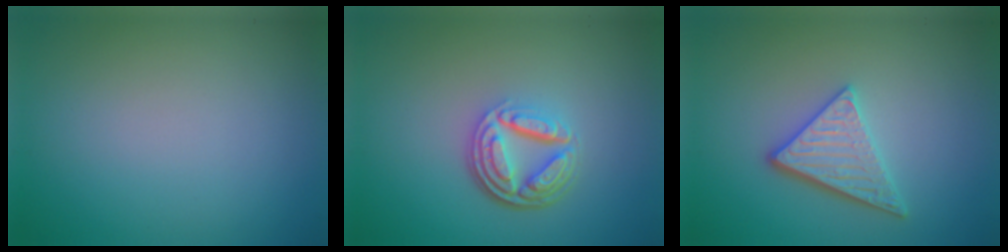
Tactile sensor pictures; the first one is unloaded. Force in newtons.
{"total": 5.1, "press": 3.6, "slide": 3.6}
{"total": 3.7, "press": 3.2, "slide": 1.8}